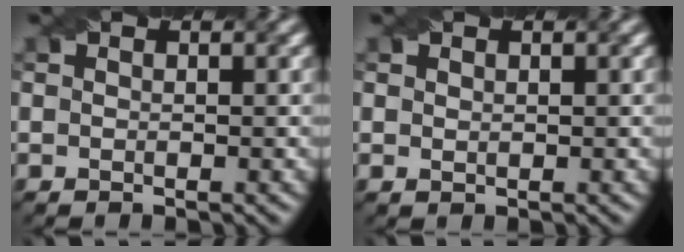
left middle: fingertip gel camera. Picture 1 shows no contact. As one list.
[{"total": 0.6, "force": [0.4, 0.4, 0.3], "torque": [-0.006, -0.002, 0.010]}]